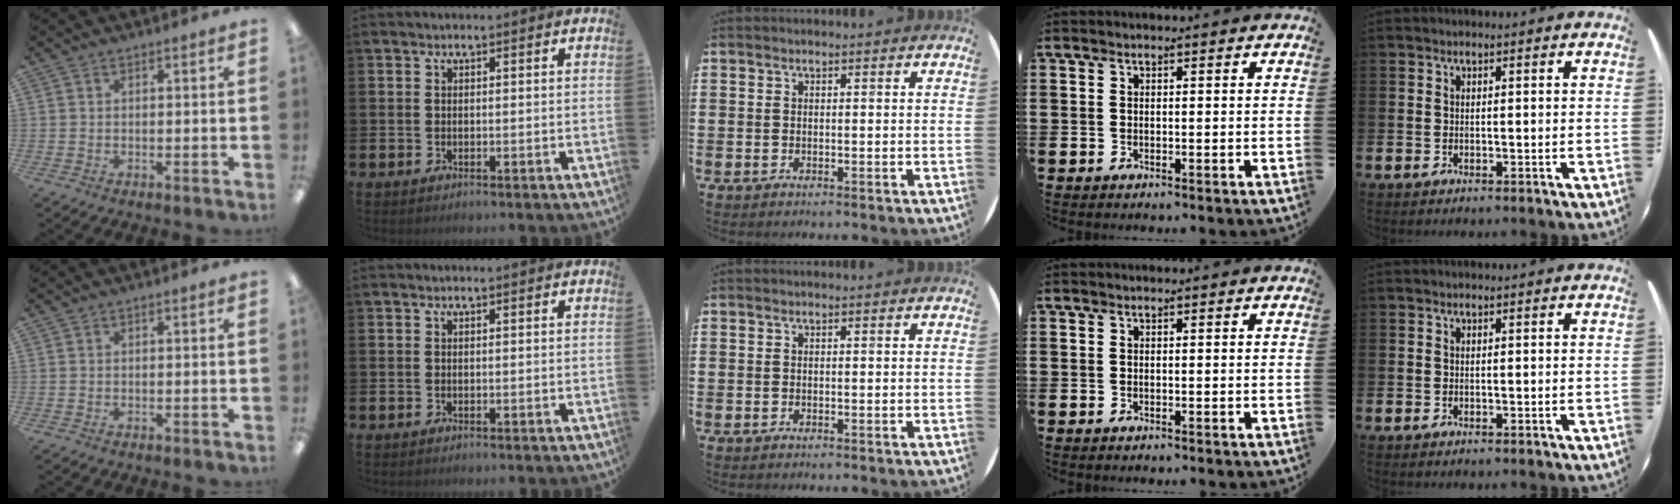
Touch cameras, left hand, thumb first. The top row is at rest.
{}